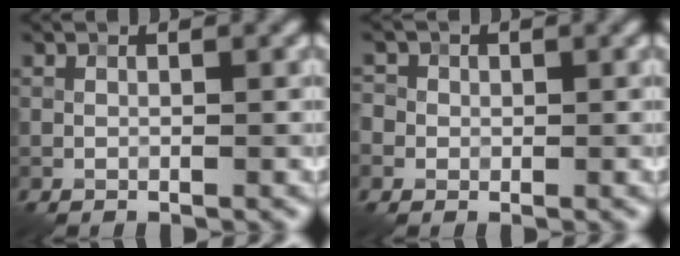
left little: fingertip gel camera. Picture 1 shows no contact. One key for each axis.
{"total": 2.6, "fx": 0.4, "fy": 2.4, "fz": 0.9, "tx": 0.000, "ty": 0.014, "tz": -0.013}